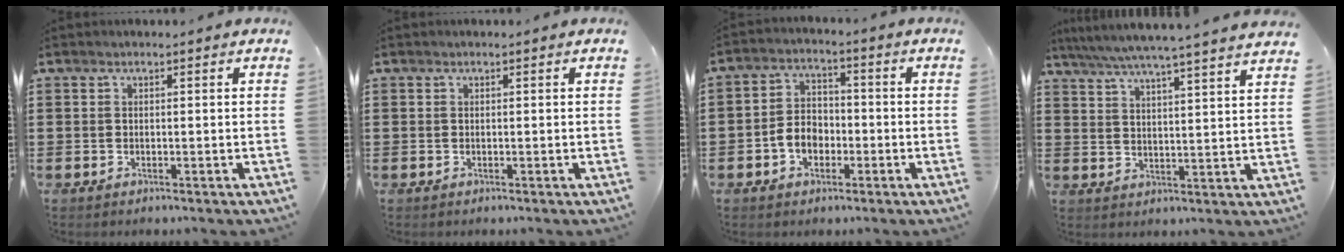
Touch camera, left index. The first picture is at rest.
{"total": 0.0}
{"total": 4.8, "force": [-1.9, 3.4, 2.8], "torque": [-0.061, 0.009, -0.040]}
{"total": 5.4, "force": [4.9, -0.7, 2.2], "torque": [-0.061, -0.033, 0.082]}